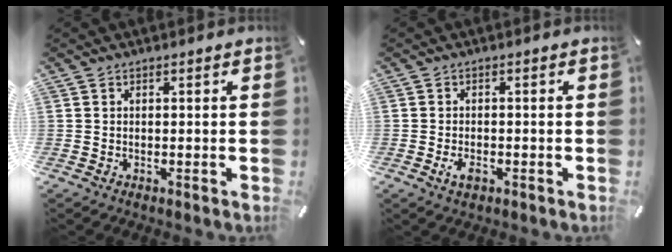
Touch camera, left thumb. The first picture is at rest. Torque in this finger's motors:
{"motor_torque": [-0.44, 0.22, 0.12, -0.07, 0.08]}